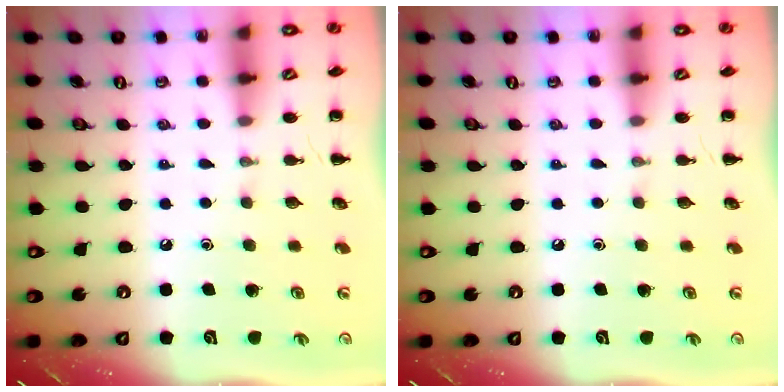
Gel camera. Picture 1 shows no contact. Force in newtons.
{"total": 0.0}